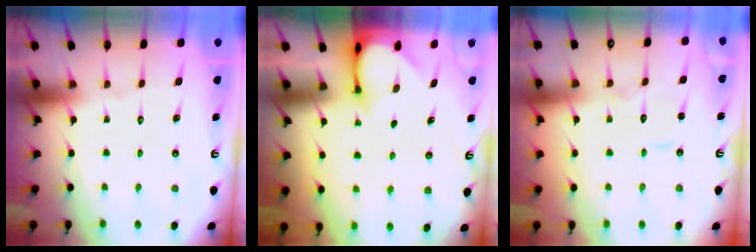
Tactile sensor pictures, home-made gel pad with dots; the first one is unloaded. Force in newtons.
{"total": 3.4, "press": 3.4, "slide": 0.3}
{"total": 5.5, "press": 5.5, "slide": 0.6}